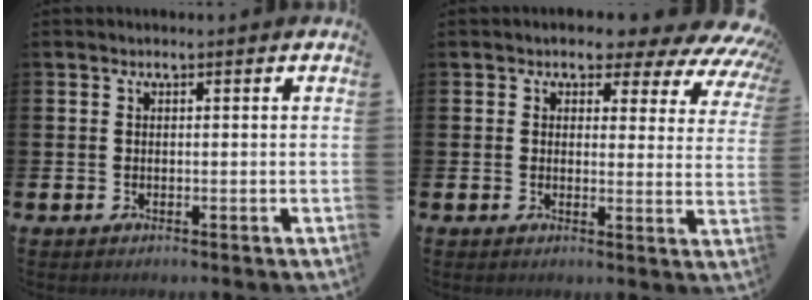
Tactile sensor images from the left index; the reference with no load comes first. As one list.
[{"total": 4.6, "force": [3.4, 2.3, 1.9], "torque": [-0.030, -0.032, 0.047]}]